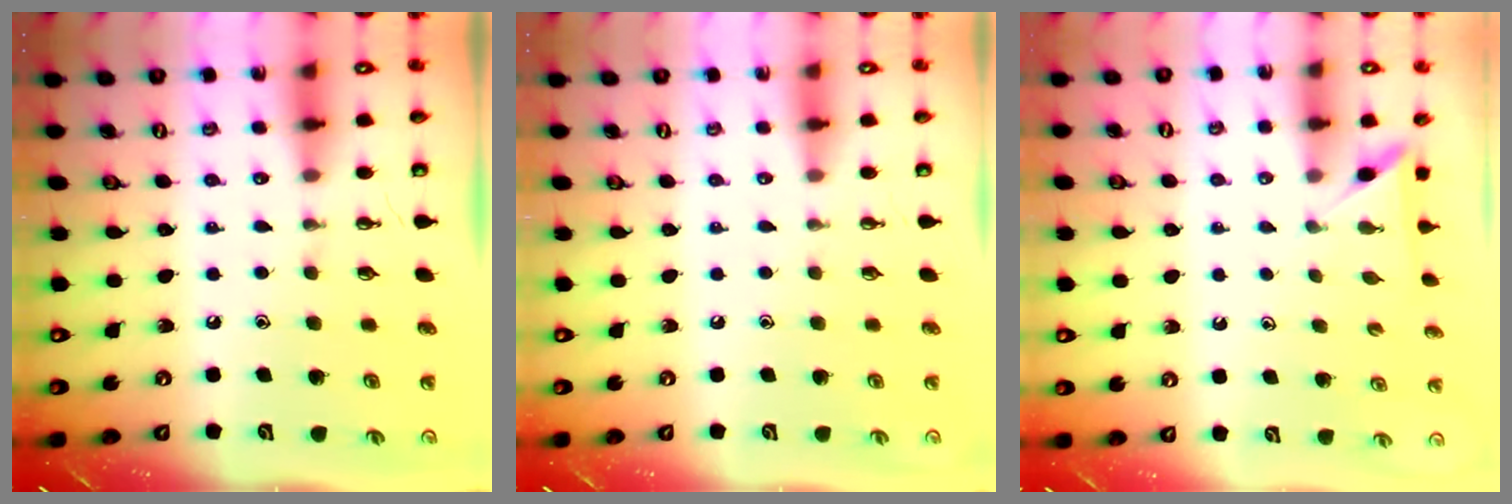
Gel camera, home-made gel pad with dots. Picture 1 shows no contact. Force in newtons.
{"total": 0.0}
{"total": 2.2, "press": 2.2, "slide": 0.2}